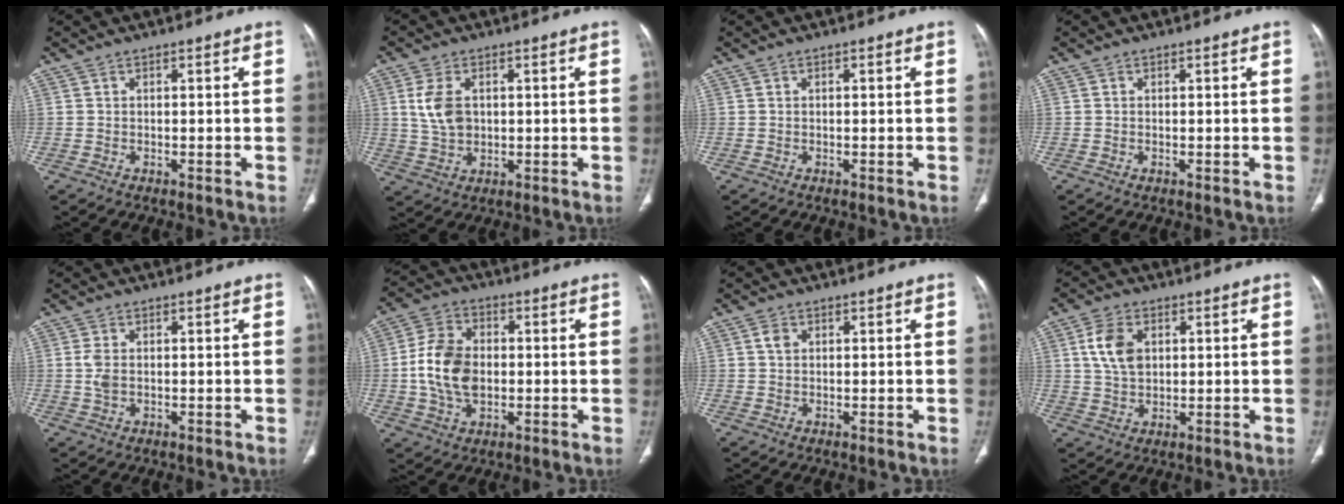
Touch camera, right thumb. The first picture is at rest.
{"total": 6.6, "force": [1.3, 4.4, 4.8], "torque": [-0.093, 0.001, 0.031]}
{"total": 0.0}
{"total": 0.0}
{"total": 2.4, "force": [0.1, 1.4, 2.0], "torque": [-0.054, 0.002, 0.001]}
{"total": 11.8, "force": [-0.6, 8.0, 8.6], "torque": [-0.155, 0.013, -0.012]}
{"total": 1.5, "force": [0.5, 1.1, 0.9], "torque": [-0.012, 0.000, 0.009]}
{"total": 7.1, "force": [1.9, 4.8, 4.9], "torque": [-0.085, -0.005, 0.038]}